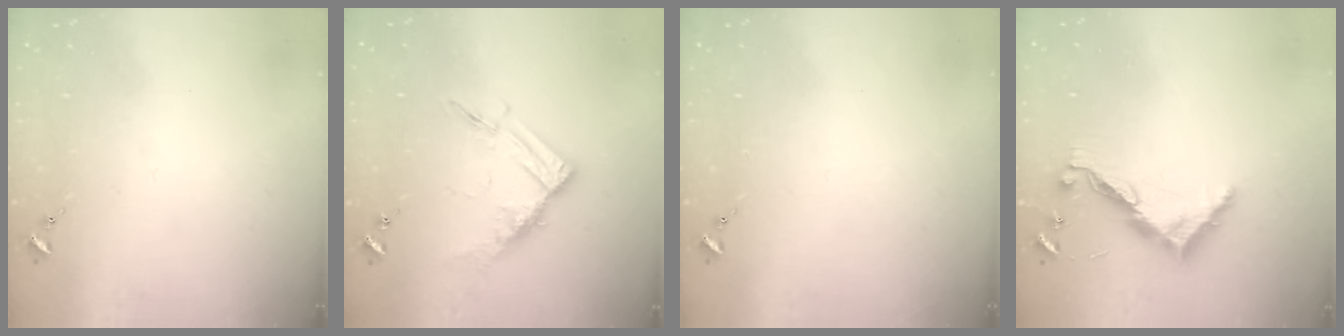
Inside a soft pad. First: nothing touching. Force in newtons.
{"total": 11.9, "press": 11.9, "slide": 0.6}
{"total": 0.0}
{"total": 9.7, "press": 9.7, "slide": 0.3}